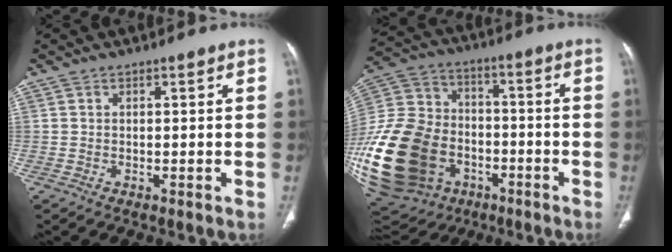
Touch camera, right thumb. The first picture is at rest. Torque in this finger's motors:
{"motor_torque": [2.73, 2.27, 2.34, -0.43, 0.79]}